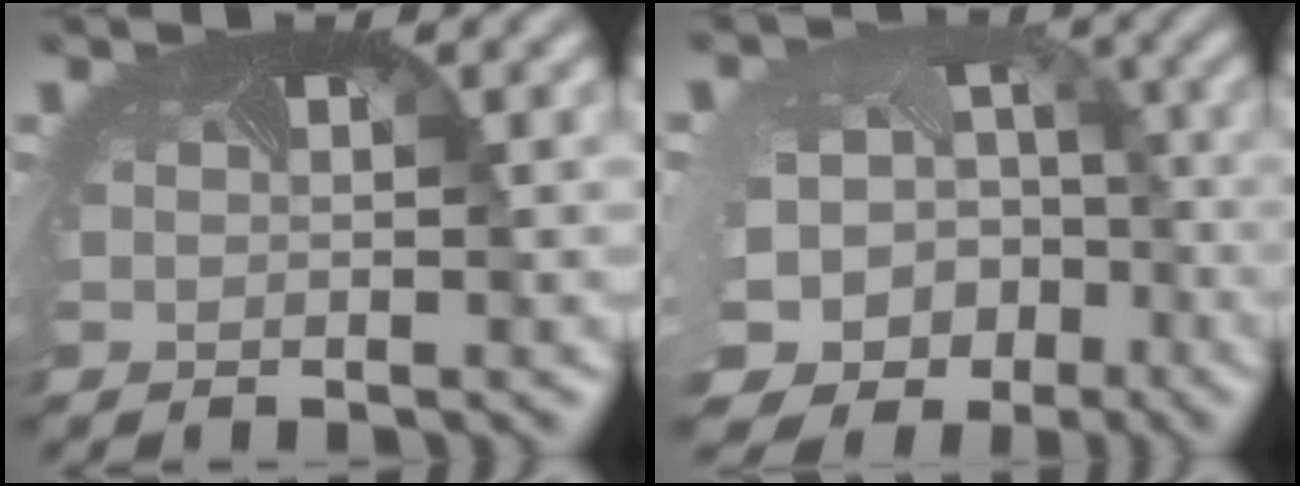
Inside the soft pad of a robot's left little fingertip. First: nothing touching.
{"total": 17.8, "force": [-7.8, 14.6, 6.4], "torque": [-0.156, -0.074, -0.113]}